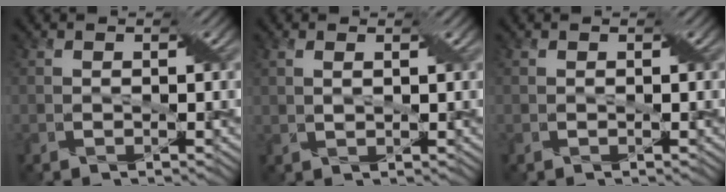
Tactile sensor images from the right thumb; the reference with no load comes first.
{"total": 1.6, "force": [0.7, 0.6, 1.4], "torque": [-0.029, -0.002, 0.019]}
{"total": 0.0}